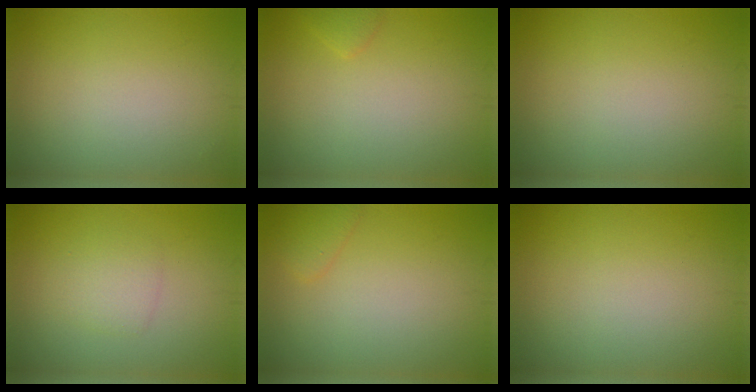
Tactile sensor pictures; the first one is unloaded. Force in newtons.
{"total": 0.9, "press": 0.9, "slide": 0.1}
{"total": 0.0}
{"total": 1.8, "press": 1.8, "slide": 0.2}
{"total": 1.3, "press": 1.3, "slide": 0.1}
{"total": 0.0}